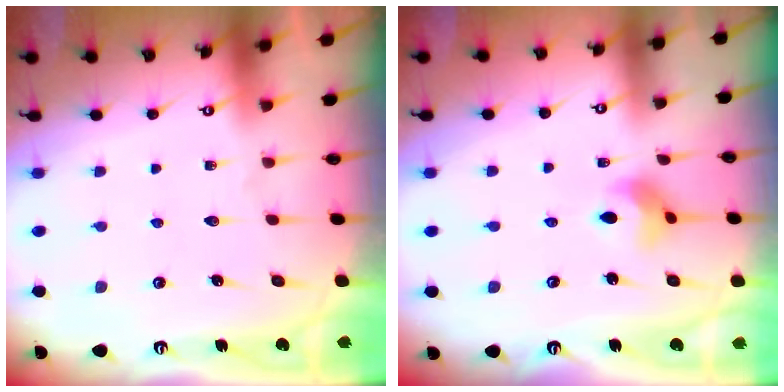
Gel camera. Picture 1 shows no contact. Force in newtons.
{"total": 6.0, "press": 5.9, "slide": 0.6}